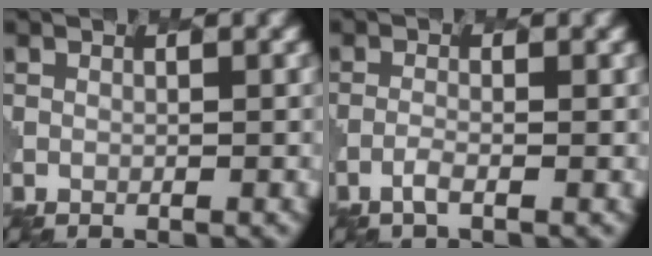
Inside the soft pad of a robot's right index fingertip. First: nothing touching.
{"total": 1.0, "force": [-0.5, 0.2, 0.8], "torque": [-0.014, 0.005, -0.017]}